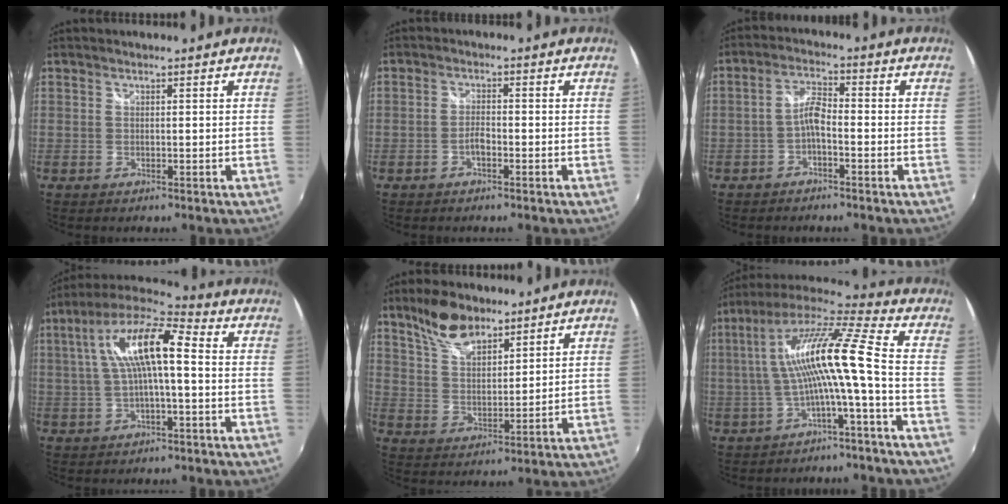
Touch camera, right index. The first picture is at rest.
{"total": 2.0, "force": [-1.2, 0.6, 1.4], "torque": [-0.033, 0.005, -0.026]}
{"total": 3.8, "force": [-1.9, 1.1, 3.0], "torque": [-0.065, 0.012, -0.038]}
{"total": 12.9, "force": [0.9, 3.3, 12.5], "torque": [-0.236, 0.025, 0.012]}
{"total": 9.4, "force": [7.0, 4.0, 4.9], "torque": [-0.091, 0.013, 0.134]}
{"total": 14.0, "force": [-1.8, -0.1, 13.9], "torque": [-0.260, 0.013, -0.029]}